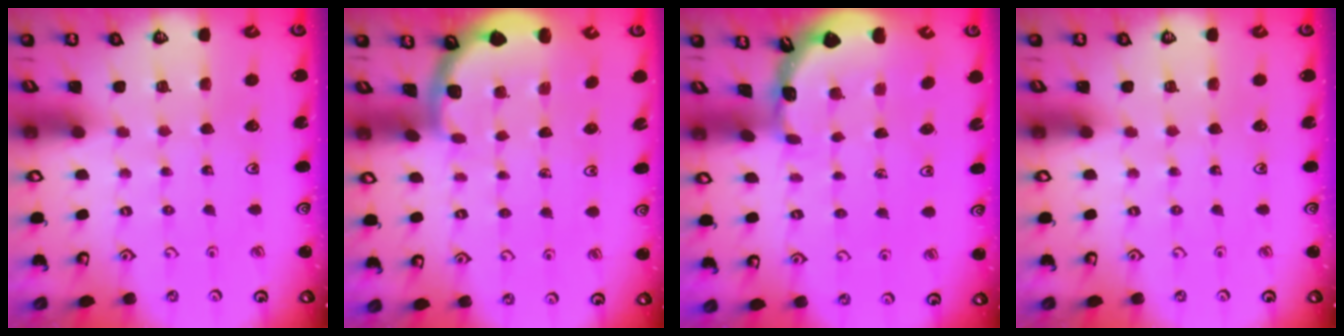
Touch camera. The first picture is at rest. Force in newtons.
{"total": 1.7, "press": 1.7, "slide": 0.0}
{"total": 1.6, "press": 1.6, "slide": 0.1}
{"total": 0.0}